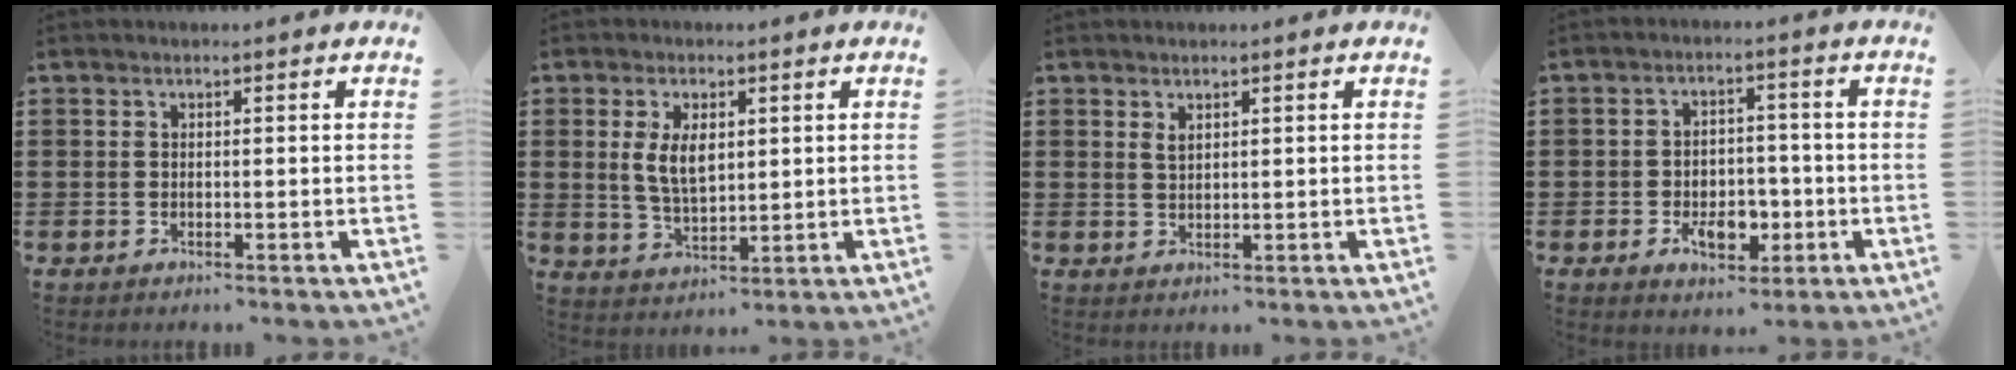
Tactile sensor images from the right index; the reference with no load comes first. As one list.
[{"total": 5.8, "force": [1.1, 3.0, 4.8], "torque": [-0.099, 0.004, 0.014]}, {"total": 1.3, "force": [0.8, 0.6, 0.7], "torque": [-0.016, 0.003, 0.015]}, {"total": 6.2, "force": [-2.2, 3.8, 4.3], "torque": [-0.071, 0.006, -0.039]}]